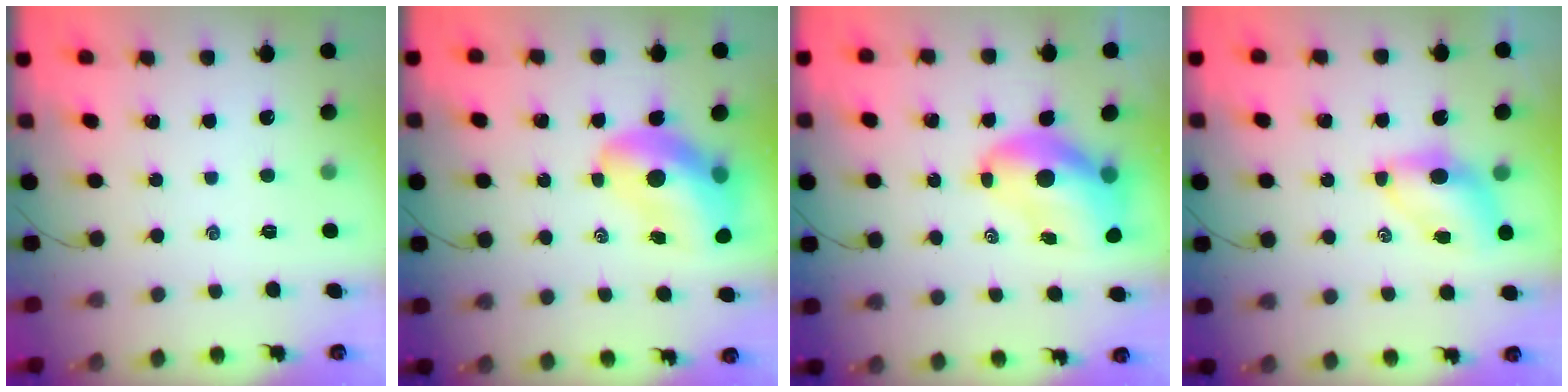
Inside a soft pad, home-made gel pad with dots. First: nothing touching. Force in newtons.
{"total": 13.5, "press": 13.0, "slide": 3.6}
{"total": 10.4, "press": 10.0, "slide": 3.0}
{"total": 6.6, "press": 6.5, "slide": 1.2}